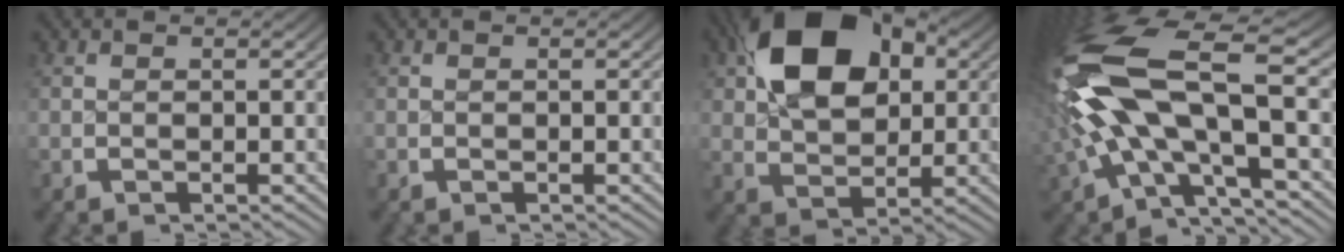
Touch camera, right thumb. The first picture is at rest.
{"total": 0.0}
{"total": 11.6, "force": [3.7, 7.2, 8.3], "torque": [-0.172, -0.009, 0.073]}
{"total": 12.2, "force": [0.3, 6.2, 10.5], "torque": [-0.233, -0.019, 0.024]}